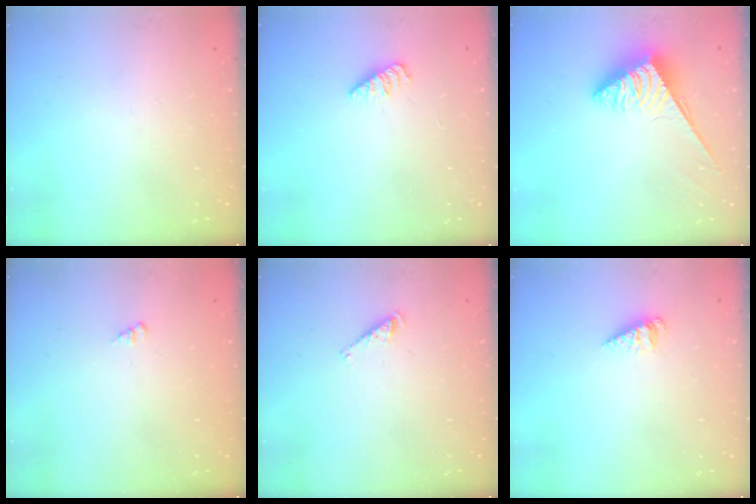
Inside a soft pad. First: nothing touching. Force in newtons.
{"total": 2.5, "press": 2.4, "slide": 0.4}
{"total": 3.8, "press": 3.8, "slide": 0.3}
{"total": 1.3, "press": 1.3, "slide": 0.3}
{"total": 2.3, "press": 2.2, "slide": 0.4}
{"total": 2.8, "press": 2.8, "slide": 0.2}